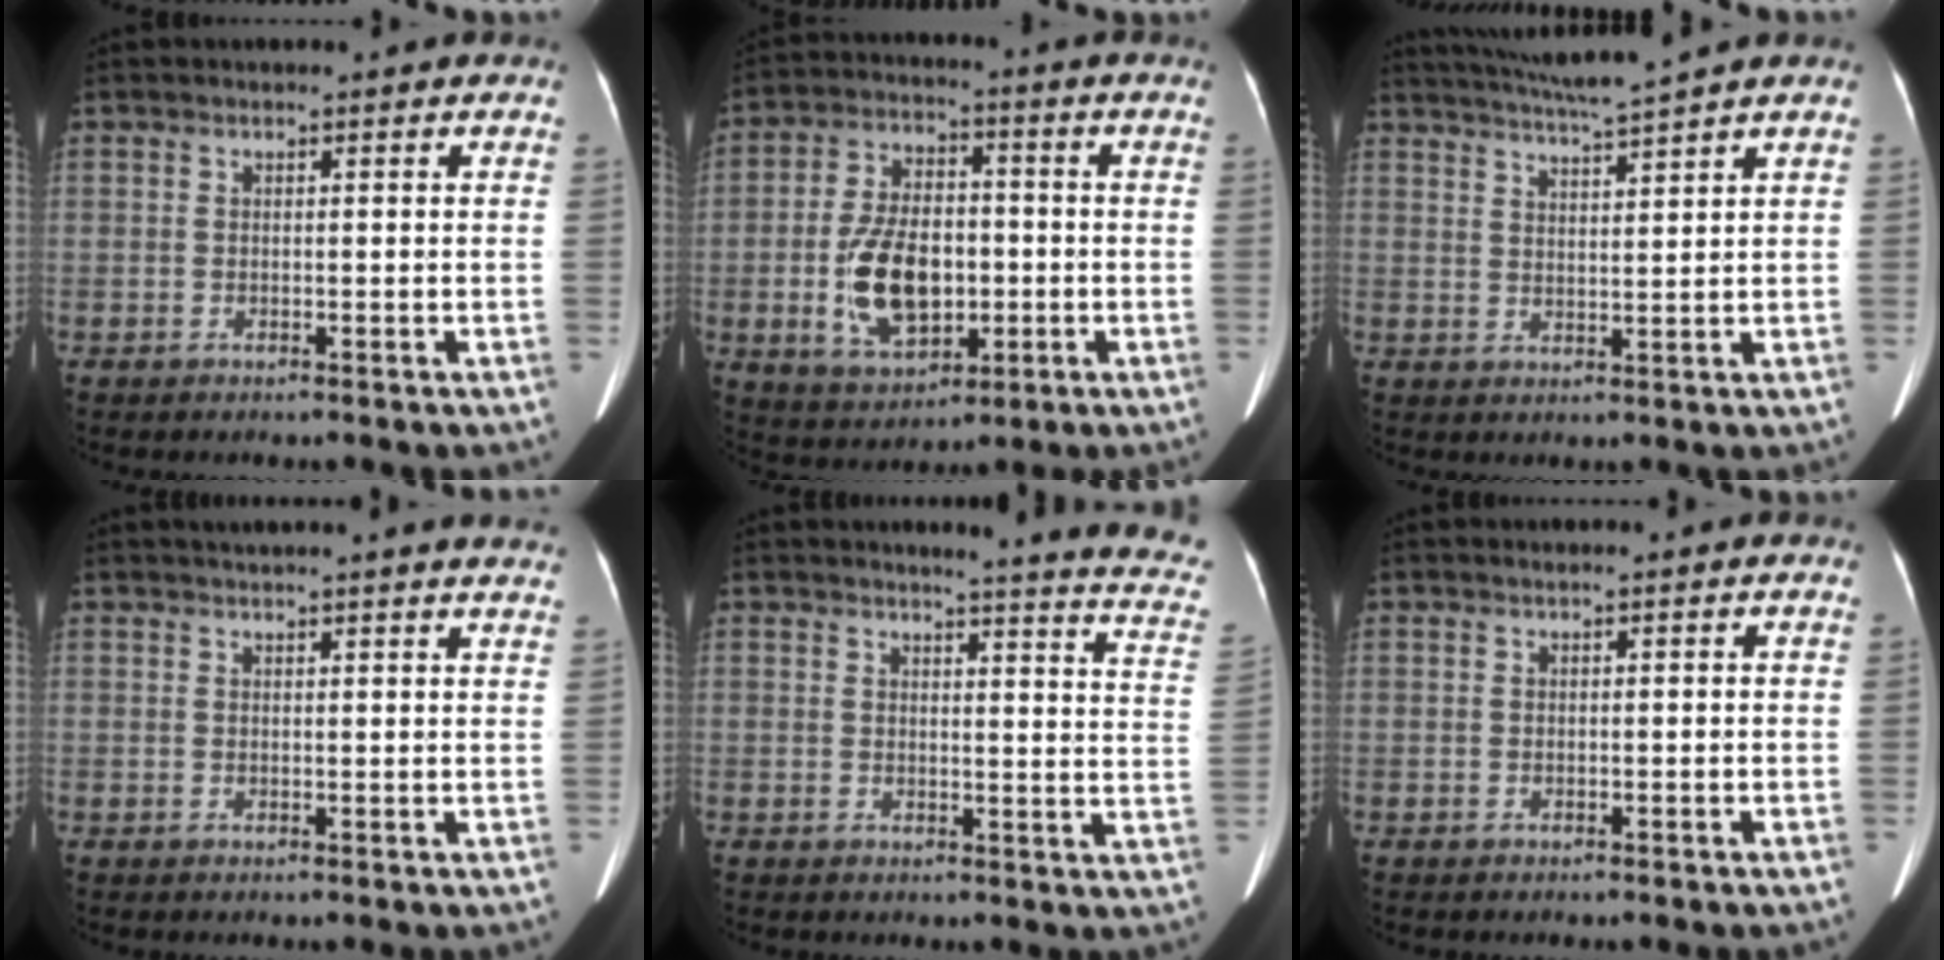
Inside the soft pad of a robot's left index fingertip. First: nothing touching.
{"total": 12.1, "force": [-2.2, 6.9, 9.8], "torque": [-0.198, 0.006, -0.028]}
{"total": 7.5, "force": [6.7, -1.8, 2.8], "torque": [-0.053, 0.001, 0.116]}
{"total": 11.9, "force": [10.9, 0.4, 4.8], "torque": [-0.064, 0.012, 0.121]}
{"total": 14.1, "force": [12.9, 0.2, 5.7], "torque": [-0.053, -0.080, 0.115]}
{"total": 0.0}